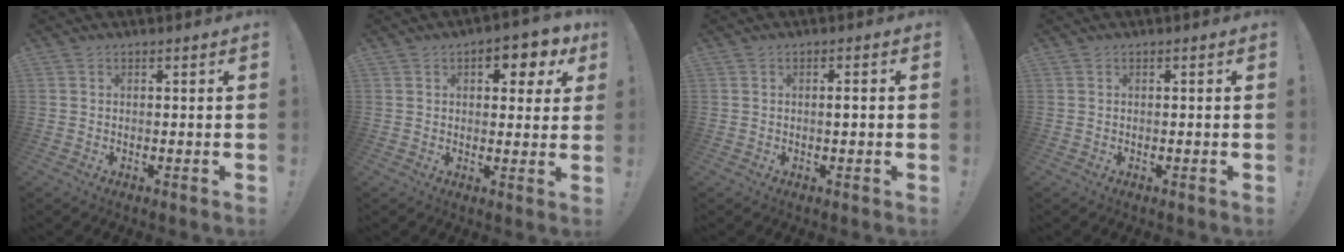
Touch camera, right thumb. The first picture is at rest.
{"total": 7.2, "force": [3.1, 3.9, 5.1], "torque": [-0.050, -0.013, 0.047]}
{"total": 1.6, "force": [-0.2, 0.1, 1.6], "torque": [-0.021, -0.001, -0.006]}
{"total": 0.0}